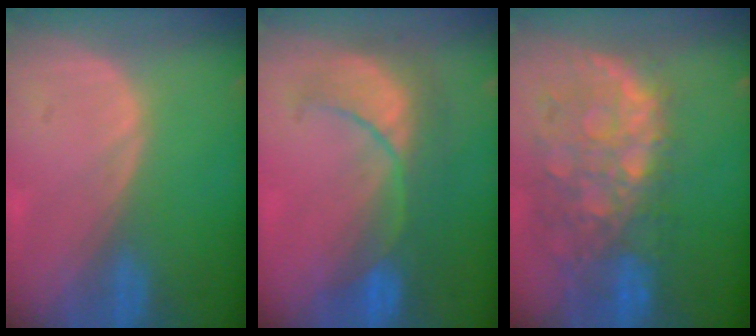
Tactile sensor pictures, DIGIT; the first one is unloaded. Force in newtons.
{"total": 8.4, "press": 8.3, "slide": 1.3}
{"total": 11.5, "press": 9.7, "slide": 6.2}